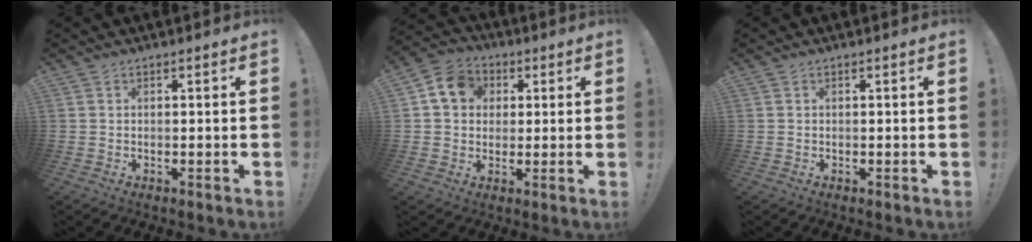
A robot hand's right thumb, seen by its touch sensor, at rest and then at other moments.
{"total": 10.4, "force": [3.1, 8.7, 4.7], "torque": [-0.065, 0.000, 0.063]}
{"total": 0.0}